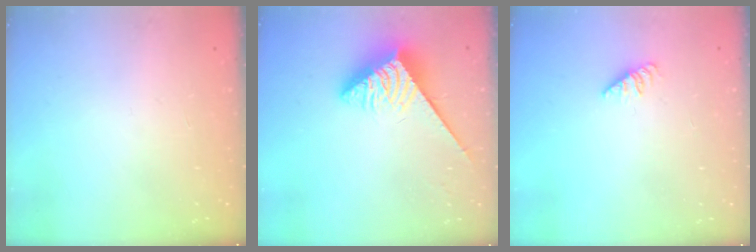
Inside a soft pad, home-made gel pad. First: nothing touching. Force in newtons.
{"total": 3.8, "press": 3.8, "slide": 0.4}
{"total": 1.2, "press": 1.1, "slide": 0.3}